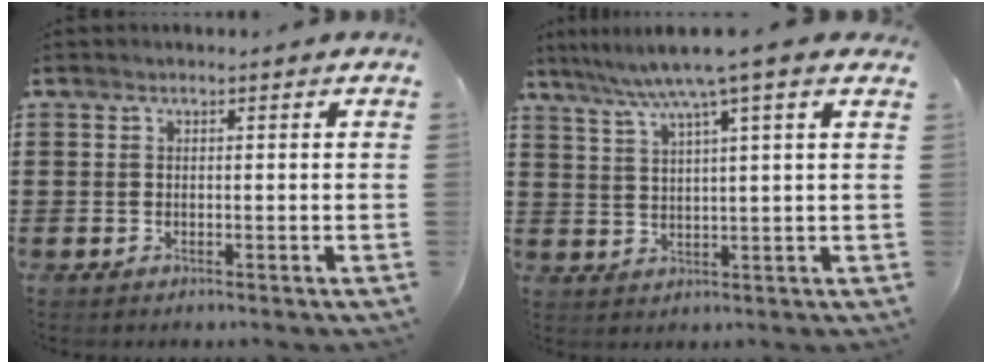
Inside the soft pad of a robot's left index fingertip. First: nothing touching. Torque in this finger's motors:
{"motor_torque": [1.18, -0.96, 0.69, 0.21]}